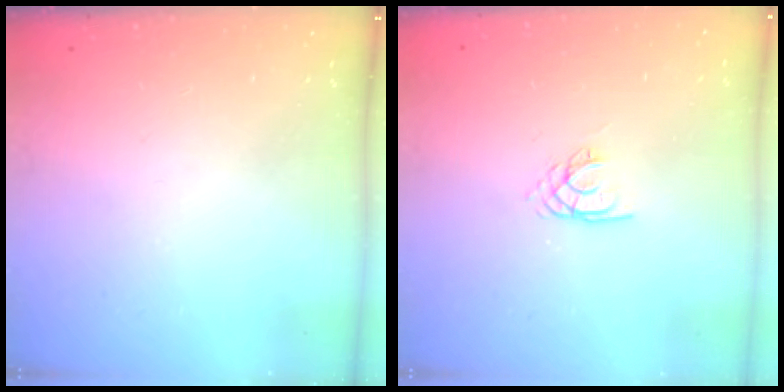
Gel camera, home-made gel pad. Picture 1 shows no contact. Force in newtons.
{"total": 1.8, "press": 1.8, "slide": 0.2}